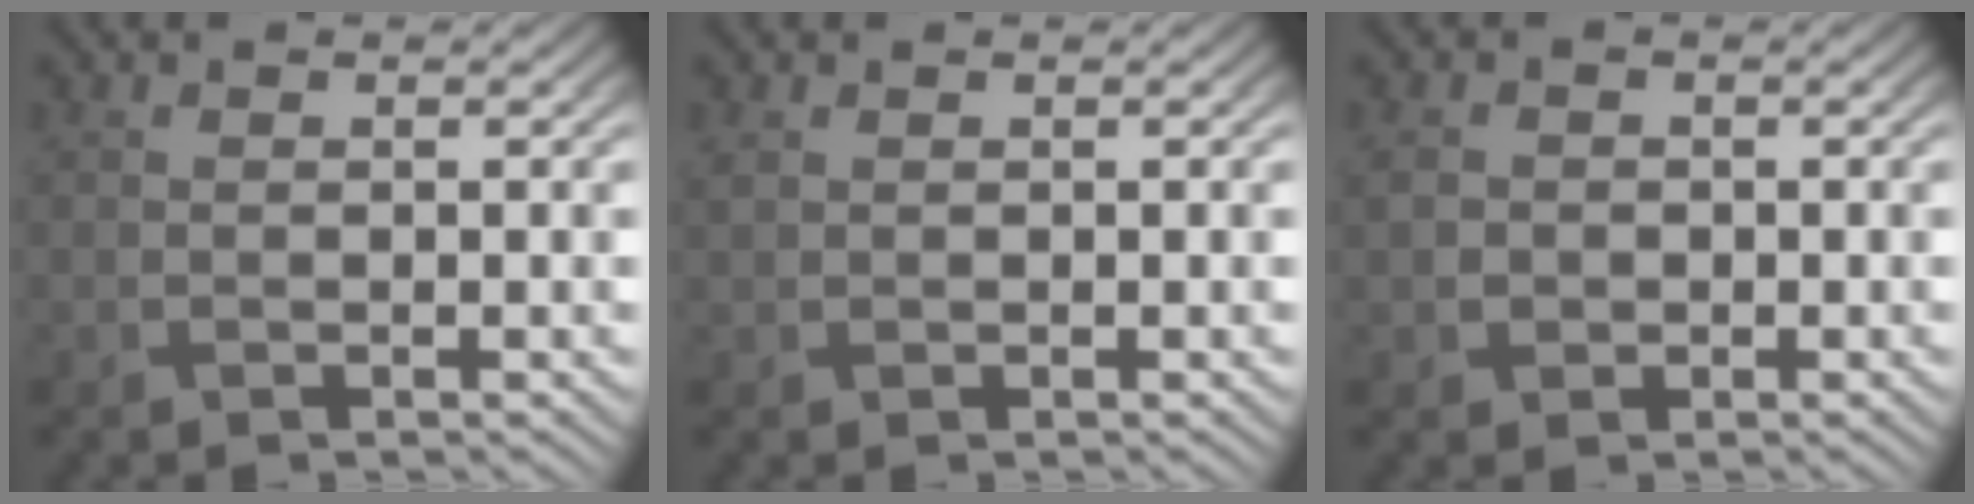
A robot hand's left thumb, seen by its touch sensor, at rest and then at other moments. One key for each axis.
{"total": 0.9, "fx": 0.5, "fy": 0.6, "fz": 0.4, "tx": -0.015, "ty": 0.003, "tz": 0.014}
{"total": 2.5, "fx": -0.2, "fy": 2.2, "fz": 1.1, "tx": -0.034, "ty": -0.002, "tz": -0.007}